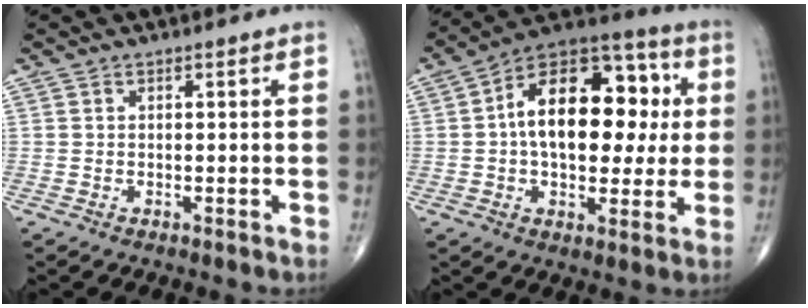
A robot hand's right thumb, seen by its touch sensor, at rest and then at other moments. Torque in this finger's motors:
{"motor_torque": [-0.19, 0.51, 1.57, 0.51, 0.37]}